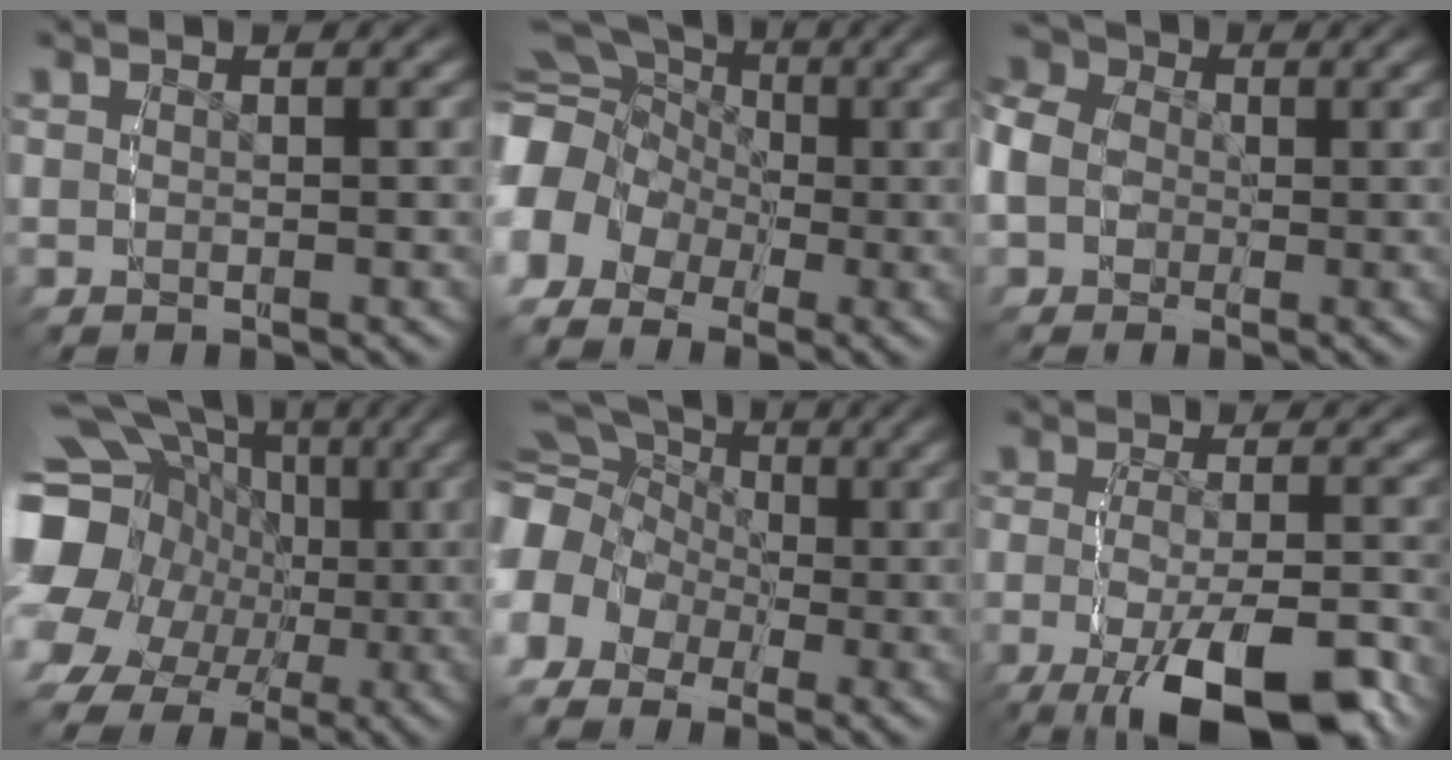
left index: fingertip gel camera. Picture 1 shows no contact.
{"total": 10.5, "force": [0.2, 8.9, 5.6], "torque": [-0.119, -0.015, -0.004]}
{"total": 9.6, "force": [2.9, 7.8, 4.9], "torque": [-0.102, 0.024, 0.019]}
{"total": 13.1, "force": [1.0, 10.8, 7.3], "torque": [-0.146, -0.024, 0.017]}
{"total": 11.4, "force": [0.8, 9.8, 5.6], "torque": [-0.119, -0.012, -0.001]}
{"total": 9.2, "force": [-5.3, 3.4, 6.7], "torque": [-0.123, -0.036, -0.063]}